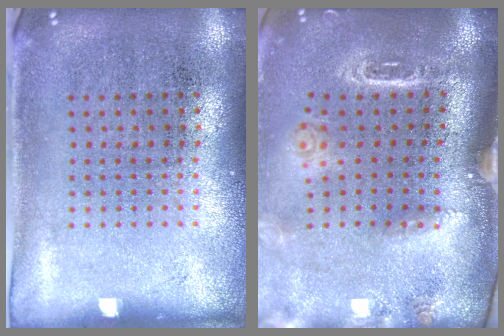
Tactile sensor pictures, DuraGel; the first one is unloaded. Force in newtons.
{"total": 1.9, "press": 1.7, "slide": 0.9}